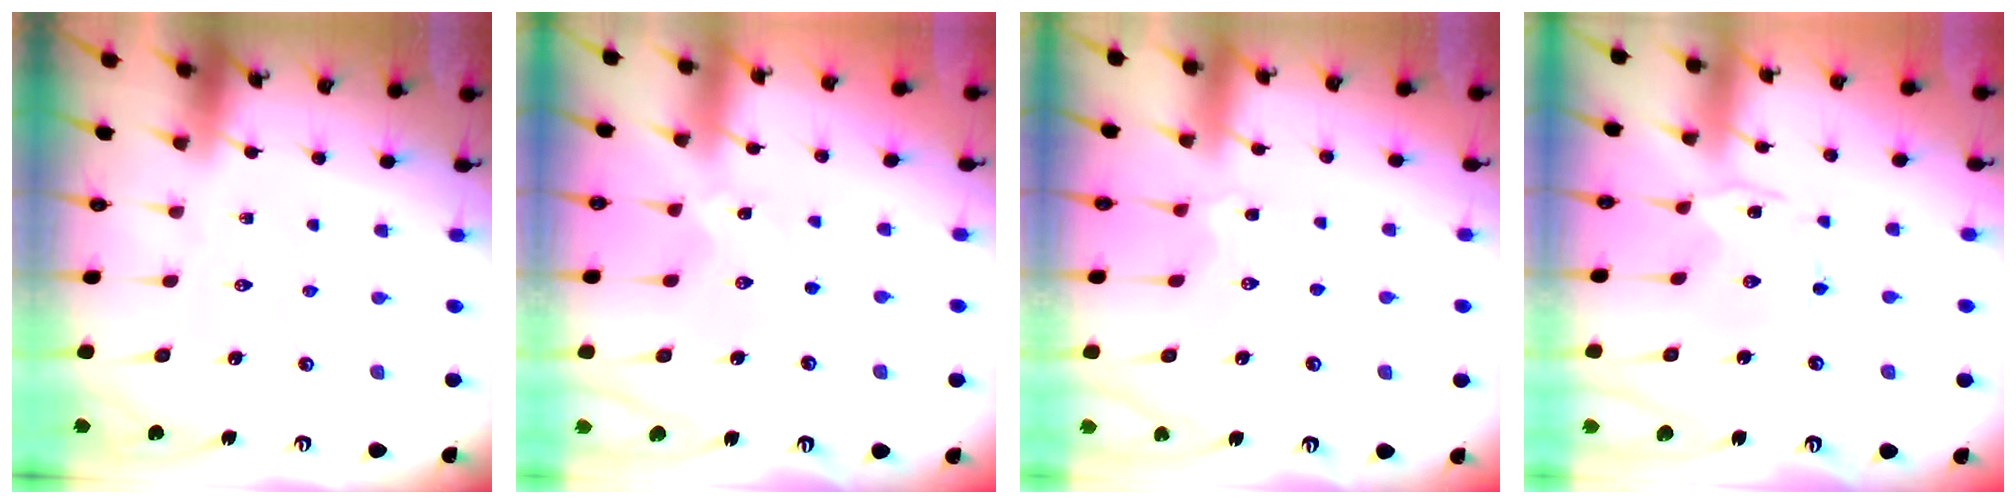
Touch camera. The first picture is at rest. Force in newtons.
{"total": 0.0}
{"total": 2.7, "press": 2.6, "slide": 0.5}
{"total": 0.0}